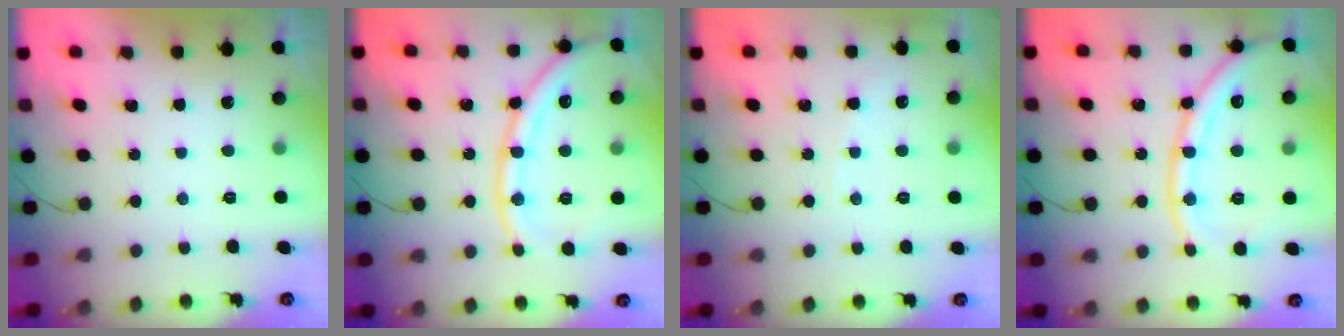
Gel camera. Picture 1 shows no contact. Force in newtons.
{"total": 15.1, "press": 14.9, "slide": 1.8}
{"total": 2.9, "press": 2.9, "slide": 0.4}
{"total": 15.1, "press": 14.9, "slide": 1.8}